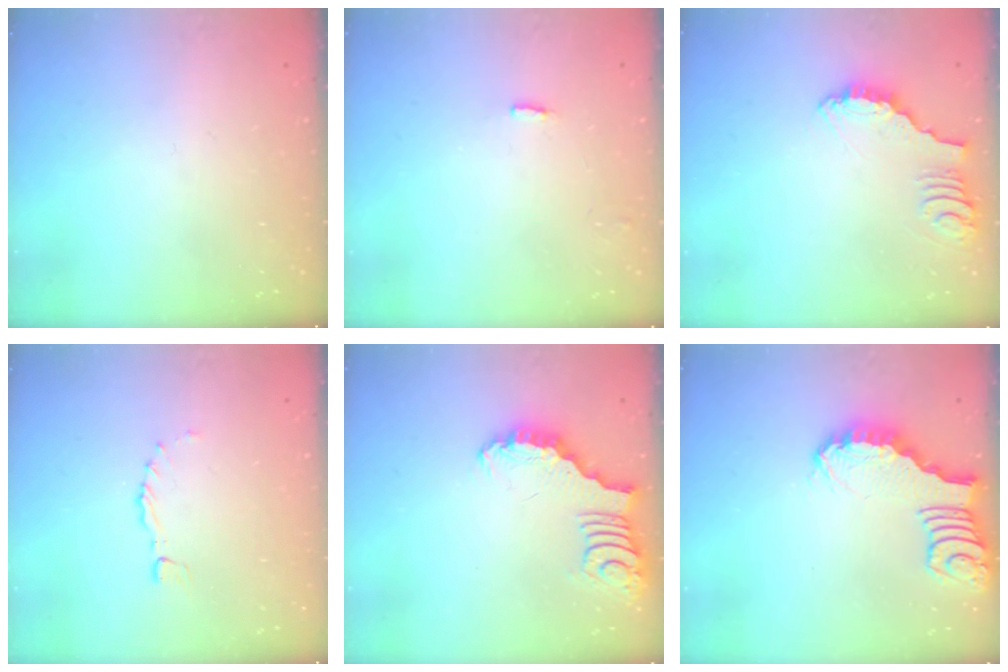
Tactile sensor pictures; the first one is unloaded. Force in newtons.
{"total": 1.3, "press": 1.3, "slide": 0.2}
{"total": 2.8, "press": 2.8, "slide": 0.1}
{"total": 0.0}
{"total": 3.3, "press": 3.3, "slide": 0.4}
{"total": 2.1, "press": 2.1, "slide": 0.2}